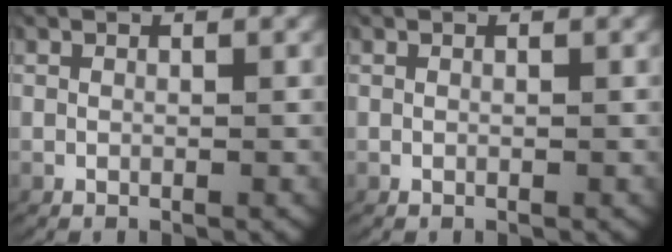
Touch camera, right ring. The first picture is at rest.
{"total": 0.0}